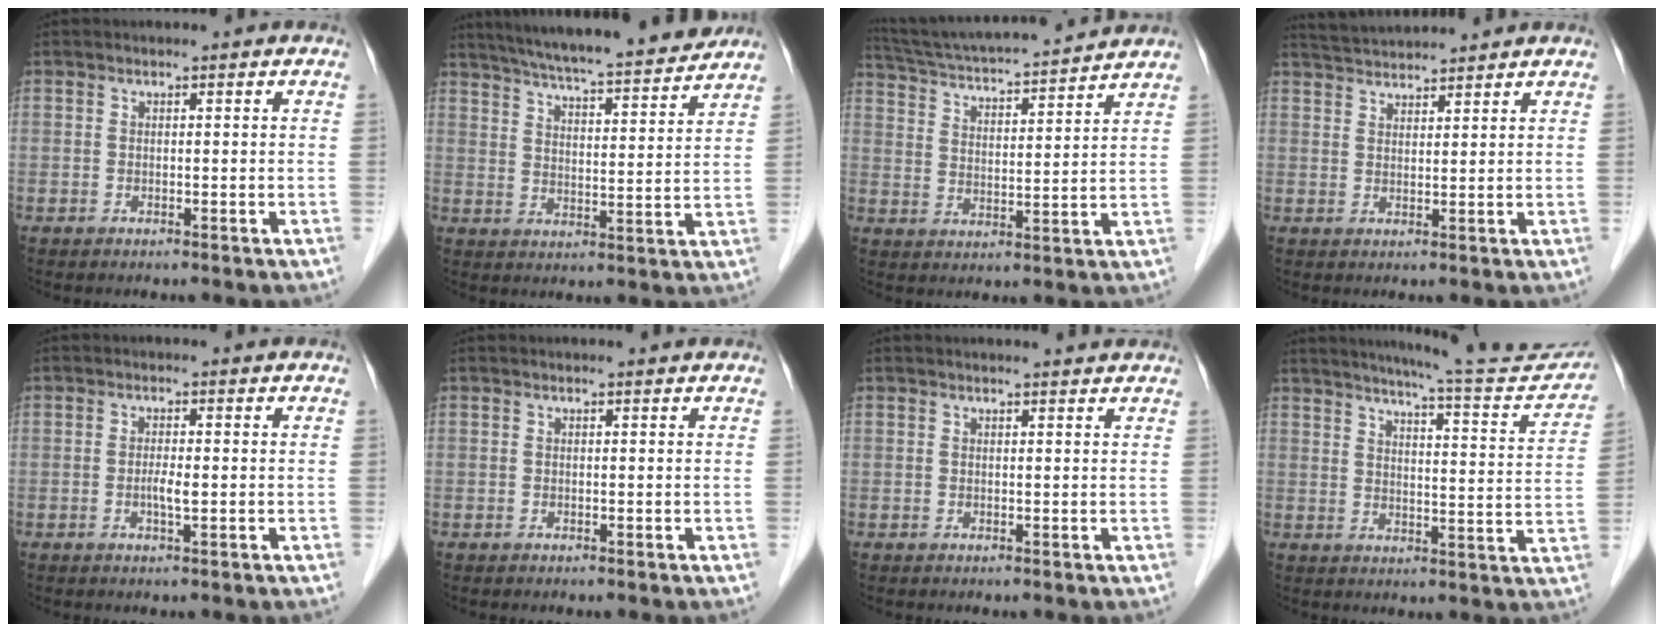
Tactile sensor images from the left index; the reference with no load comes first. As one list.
[{"total": 19.3, "force": [17.4, 1.4, 8.3], "torque": [-0.135, 0.005, 0.249]}, {"total": 17.5, "force": [16.2, 0.7, 6.7], "torque": [-0.124, 0.020, 0.251]}, {"total": 5.4, "force": [5.3, 0.1, 0.9], "torque": [-0.024, 0.033, 0.093]}, {"total": 1.7, "force": [-0.3, 0.2, 1.7], "torque": [-0.033, -0.002, -0.005]}, {"total": 0.8, "force": [0.8, 0.1, 0.0], "torque": [-0.009, 0.004, 0.008]}, {"total": 3.2, "force": [3.1, 0.0, 0.7], "torque": [-0.013, 0.006, 0.032]}, {"total": 16.8, "force": [15.7, 0.4, 6.0], "torque": [-0.088, -0.050, 0.193]}]